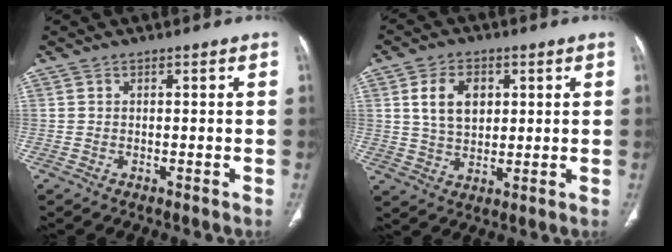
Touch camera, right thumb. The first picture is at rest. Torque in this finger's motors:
{"motor_torque": [1.16, 1.09, 0.49, -0.23, 0.07]}